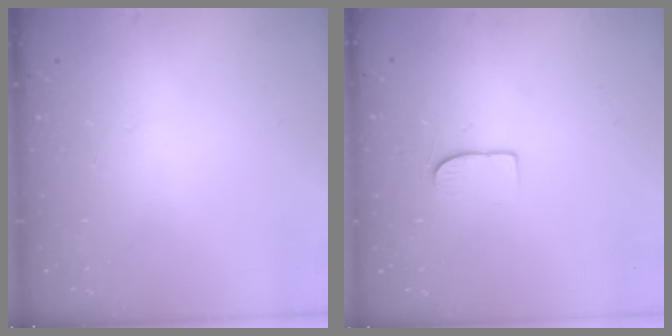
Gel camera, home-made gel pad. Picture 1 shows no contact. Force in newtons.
{"total": 6.6, "press": 6.6, "slide": 0.7}